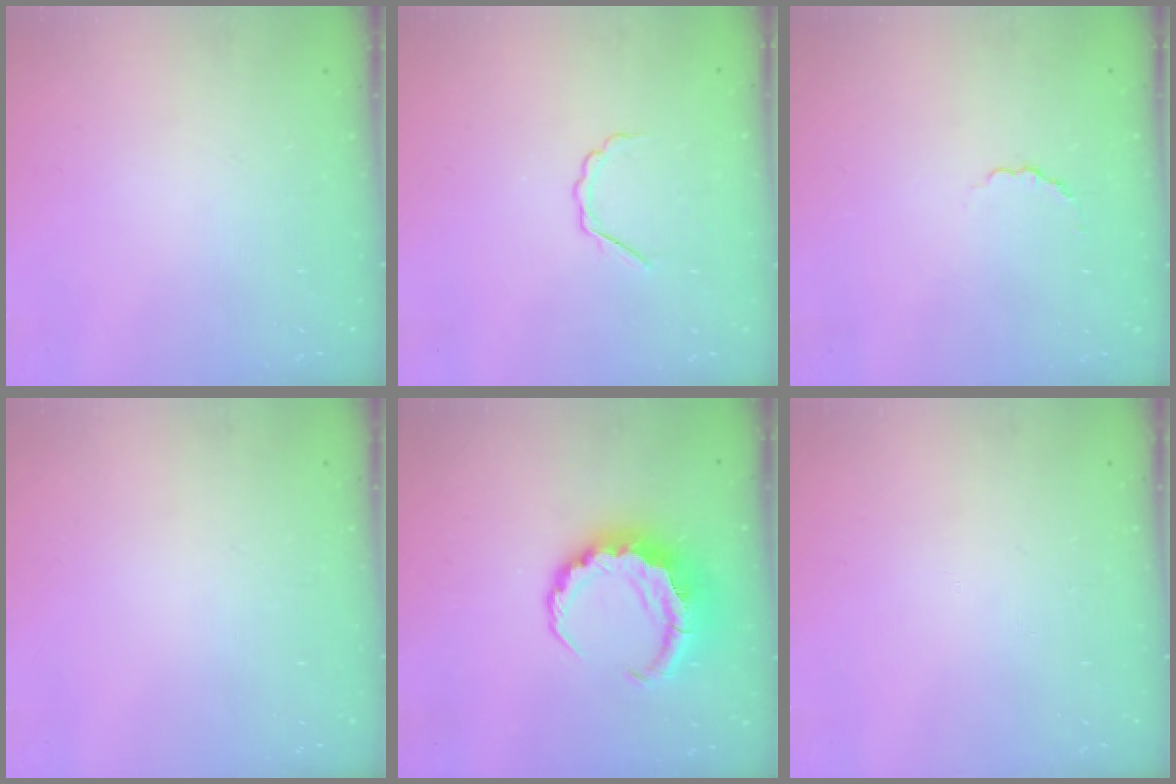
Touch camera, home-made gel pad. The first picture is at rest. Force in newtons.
{"total": 3.5, "press": 3.4, "slide": 0.7}
{"total": 2.5, "press": 2.3, "slide": 0.9}
{"total": 0.0}
{"total": 7.7, "press": 7.6, "slide": 1.7}
{"total": 0.0}